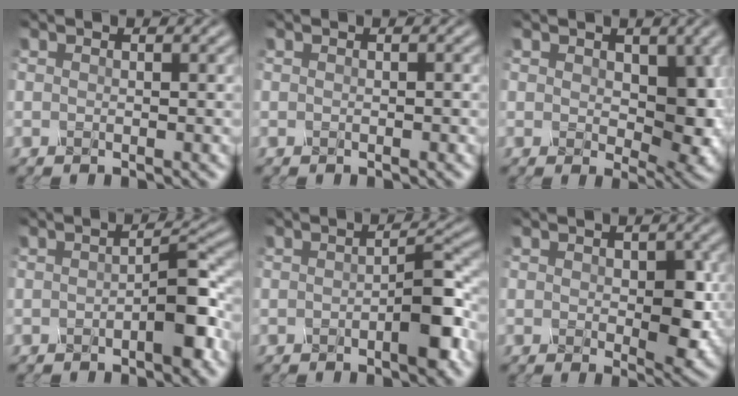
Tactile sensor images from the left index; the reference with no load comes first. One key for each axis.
{"total": 0.8, "fx": -0.2, "fy": 0.3, "fz": 0.7, "tx": -0.005, "ty": 0.009, "tz": -0.005}
{"total": 6.1, "fx": 0.1, "fy": 3.5, "fz": 5.0, "tx": -0.084, "ty": -0.008, "tz": 0.012}
{"total": 3.2, "fx": -1.5, "fy": 0.3, "fz": 2.8, "tx": -0.055, "ty": 0.005, "tz": -0.019}
{"total": 3.6, "fx": -1.6, "fy": 0.4, "fz": 3.2, "tx": -0.062, "ty": 0.004, "tz": -0.020}
{"total": 3.5, "fx": -0.4, "fy": 1.7, "fz": 3.0, "tx": -0.059, "ty": -0.006, "tz": 0.004}